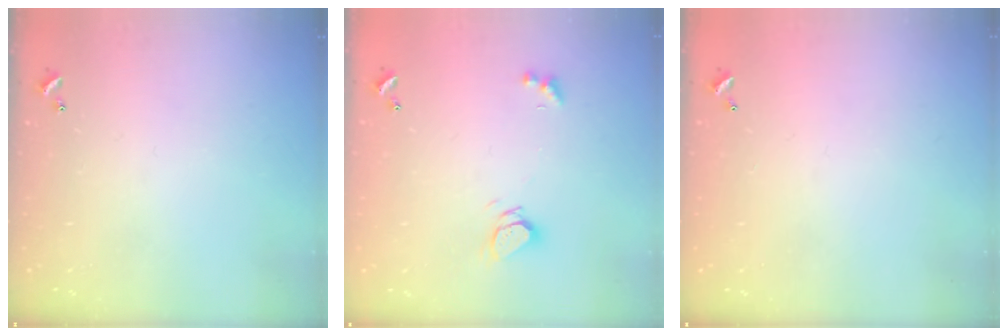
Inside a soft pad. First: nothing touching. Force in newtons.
{"total": 3.0, "press": 2.9, "slide": 0.3}
{"total": 2.9, "press": 2.9, "slide": 0.1}